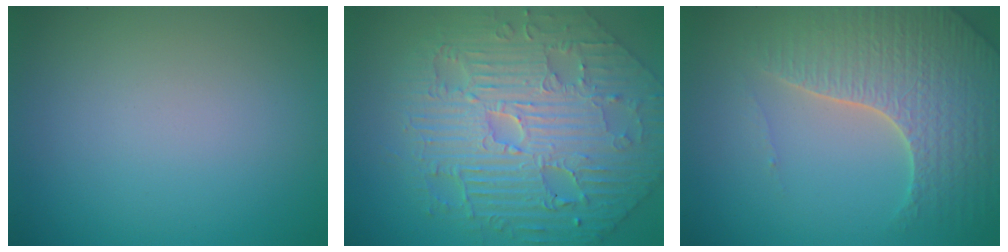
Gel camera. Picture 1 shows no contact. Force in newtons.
{"total": 8.4, "press": 6.7, "slide": 5.2}
{"total": 6.2, "press": 6.0, "slide": 1.5}